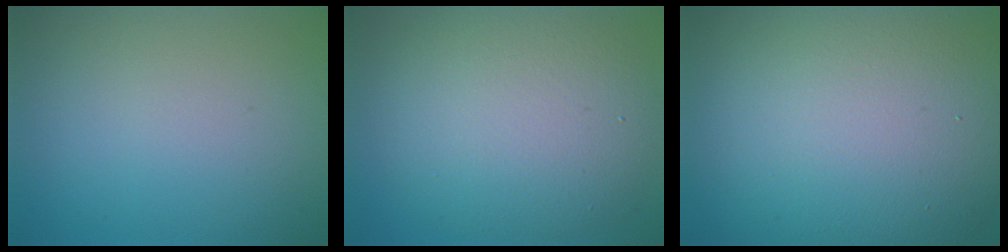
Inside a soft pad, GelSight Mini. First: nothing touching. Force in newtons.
{"total": 9.6, "press": 9.5, "slide": 0.9}
{"total": 19.4, "press": 19.4, "slide": 0.6}